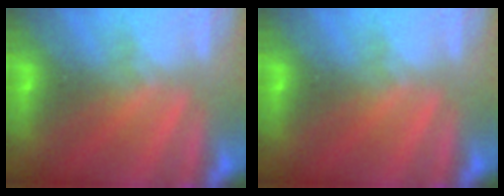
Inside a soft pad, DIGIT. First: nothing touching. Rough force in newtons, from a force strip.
{"total": 0.0}